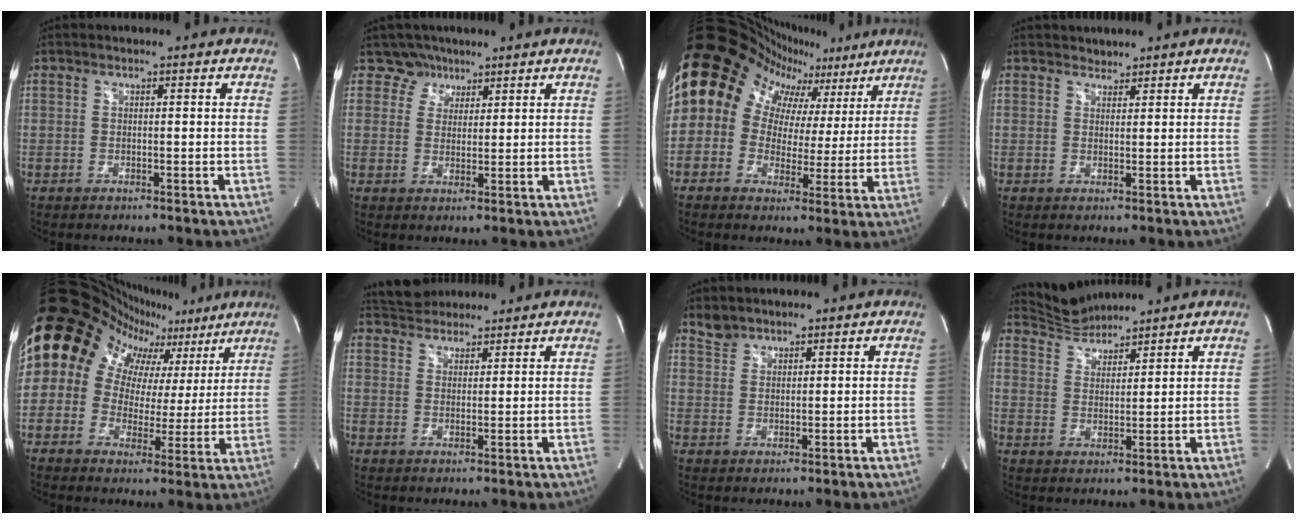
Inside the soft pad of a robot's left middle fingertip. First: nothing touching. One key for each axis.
{"total": 3.3, "fx": 2.4, "fy": 2.2, "fz": -0.8, "tx": 0.024, "ty": -0.007, "tz": 0.034}
{"total": 21.2, "fx": 11.2, "fy": 14.9, "fz": 10.1, "tx": -0.182, "ty": 0.091, "tz": 0.159}
{"total": 1.7, "fx": 1.5, "fy": 0.7, "fz": -0.2, "tx": 0.003, "ty": 0.005, "tz": 0.025}
{"total": 22.0, "fx": 13.4, "fy": 14.5, "fz": 9.8, "tx": -0.183, "ty": 0.087, "tz": 0.186}
{"total": 7.0, "fx": 6.4, "fy": 2.1, "fz": 1.6, "tx": -0.030, "ty": 0.025, "tz": 0.110}
{"total": 2.6, "fx": 2.4, "fy": 1.1, "fz": 0.0, "tx": -0.001, "ty": 0.007, "tz": 0.045}
{"total": 5.7, "fx": 5.6, "fy": 0.2, "fz": -0.2, "tx": -0.006, "ty": 0.011, "tz": 0.114}